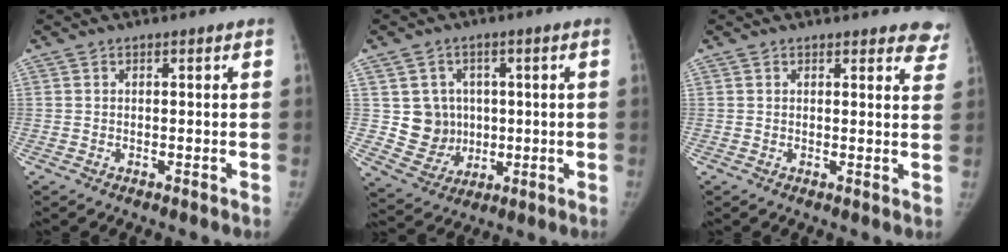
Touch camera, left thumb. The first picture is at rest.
{"total": 8.4, "force": [0.7, 8.0, 2.2], "torque": [0.006, 0.003, 0.026]}
{"total": 6.2, "force": [5.6, 2.2, 1.5], "torque": [0.027, -0.026, 0.037]}